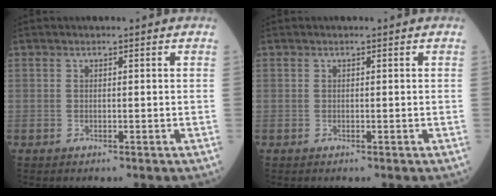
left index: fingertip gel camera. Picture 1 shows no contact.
{"total": 0.0}